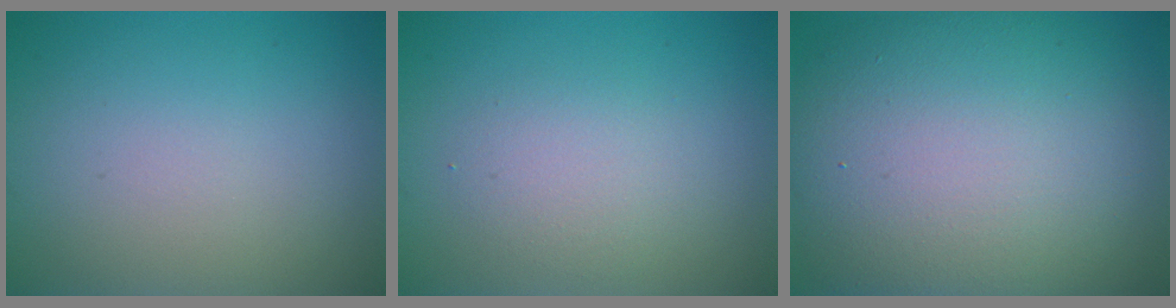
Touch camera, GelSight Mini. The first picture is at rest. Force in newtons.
{"total": 2.3, "press": 2.3, "slide": 0.1}
{"total": 14.1, "press": 14.1, "slide": 0.8}